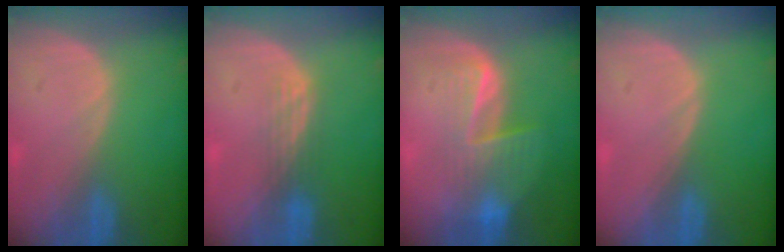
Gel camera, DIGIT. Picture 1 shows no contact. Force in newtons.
{"total": 3.0, "press": 2.6, "slide": 1.4}
{"total": 6.8, "press": 6.4, "slide": 2.3}
{"total": 0.0}